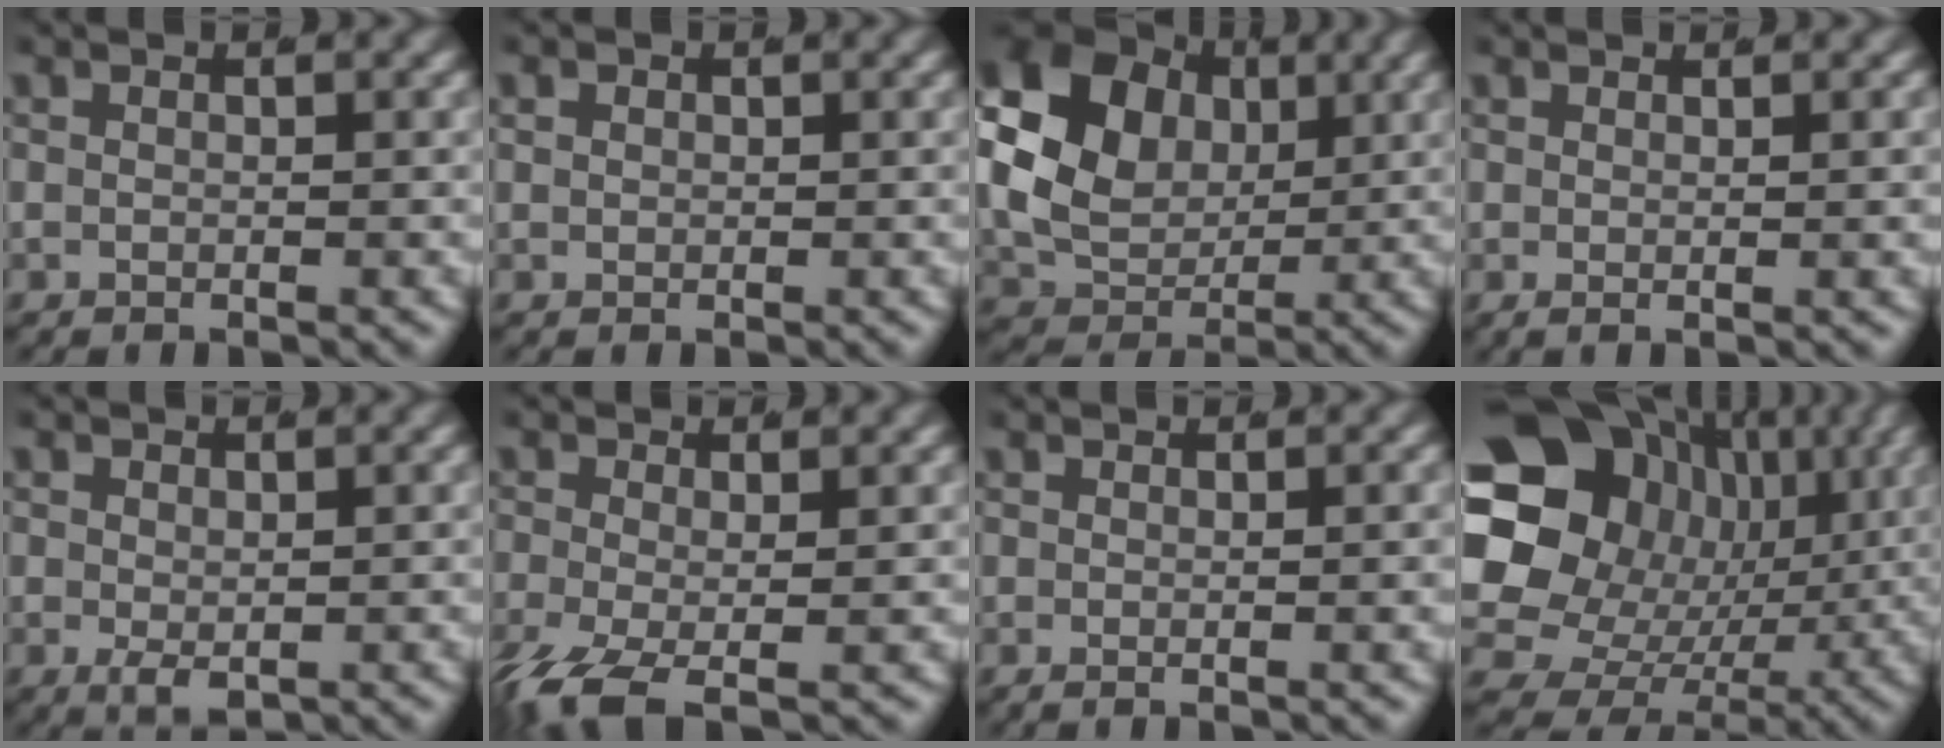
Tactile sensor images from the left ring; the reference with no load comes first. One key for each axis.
{"total": 1.0, "fx": 0.4, "fy": 0.8, "fz": 0.4, "tx": -0.013, "ty": -0.006, "tz": 0.011}
{"total": 15.5, "fx": 3.4, "fy": 12.4, "fz": 8.6, "tx": -0.182, "ty": -0.009, "tz": 0.054}
{"total": 0.9, "fx": 0.4, "fy": -0.4, "fz": 0.6, "tx": -0.008, "ty": -0.011, "tz": 0.015}
{"total": 2.2, "fx": -0.6, "fy": 1.2, "fz": 1.7, "tx": -0.036, "ty": -0.026, "tz": 0.008}
{"total": 4.7, "fx": -3.1, "fy": 1.9, "fz": 3.0, "tx": -0.085, "ty": -0.045, "tz": -0.030}
{"total": 0.6, "fx": 0.2, "fy": -0.3, "fz": 0.4, "tx": -0.006, "ty": -0.010, "tz": 0.011}
{"total": 23.5, "fx": 1.9, "fy": 19.3, "fz": 13.3, "tx": -0.254, "ty": -0.053, "tz": 0.036}